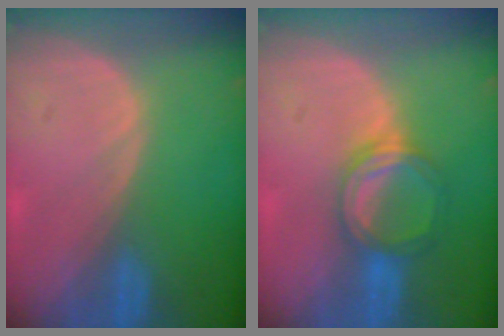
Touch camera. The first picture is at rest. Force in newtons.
{"total": 5.1, "press": 5.1, "slide": 0.3}